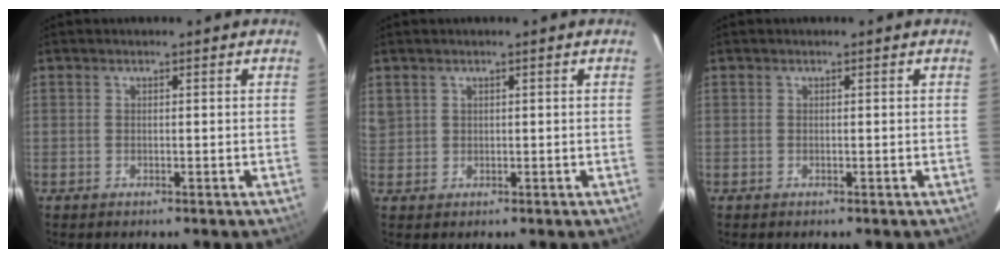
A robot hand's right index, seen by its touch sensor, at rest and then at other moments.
{"total": 2.7, "force": [1.2, 2.4, 0.3], "torque": [0.003, 0.005, 0.028]}
{"total": 0.0}